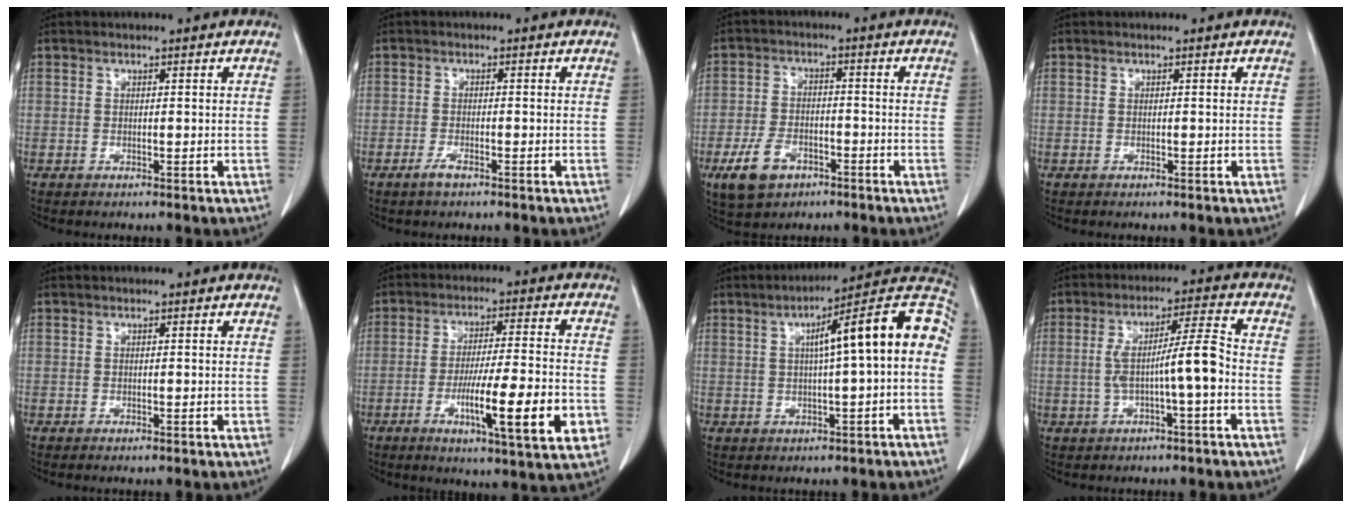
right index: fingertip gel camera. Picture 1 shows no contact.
{"total": 1.8, "force": [-1.3, 0.3, 1.2], "torque": [-0.028, -0.003, -0.024]}
{"total": 7.0, "force": [-3.8, 4.3, 4.1], "torque": [-0.087, -0.001, -0.061]}
{"total": 0.0}
{"total": 0.0}
{"total": 14.6, "force": [-4.5, 1.0, 13.8], "torque": [-0.215, -0.015, -0.070]}
{"total": 13.9, "force": [1.6, 0.9, 13.8], "torque": [-0.190, 0.042, 0.016]}
{"total": 8.0, "force": [-1.4, 0.1, 7.8], "torque": [-0.142, 0.021, -0.021]}